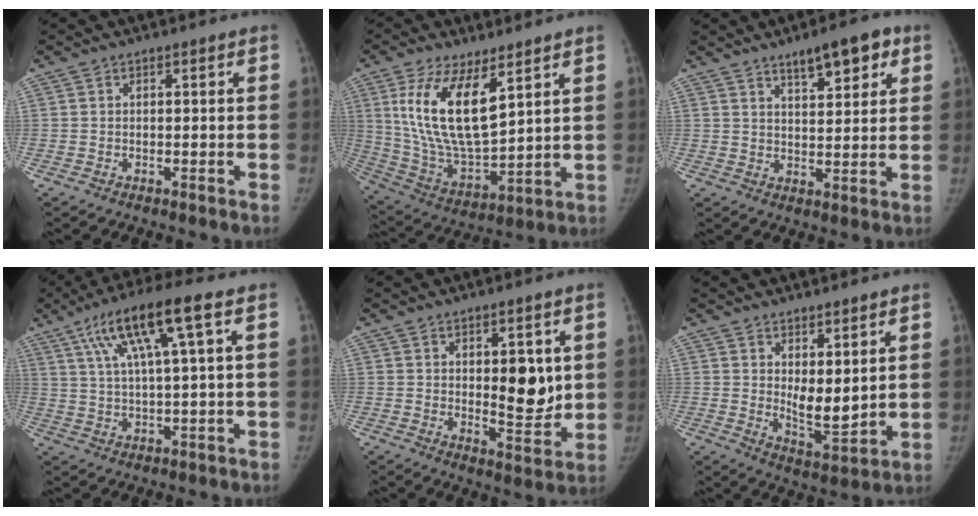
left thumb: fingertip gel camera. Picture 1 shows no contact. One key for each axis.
{"total": 17.4, "fx": 7.2, "fy": 7.3, "fz": 14.1, "tx": -0.256, "ty": -0.034, "tz": 0.151}
{"total": 8.5, "fx": 5.2, "fy": 2.8, "fz": 6.2, "tx": -0.072, "ty": -0.024, "tz": 0.079}
{"total": 13.4, "fx": 5.6, "fy": 1.6, "fz": 12.0, "tx": -0.231, "ty": 0.005, "tz": 0.099}
{"total": 10.3, "fx": 2.1, "fy": 4.9, "fz": 8.9, "tx": -0.089, "ty": -0.025, "tz": 0.038}
{"total": 7.6, "fx": 2.6, "fy": 3.1, "fz": 6.4, "tx": -0.088, "ty": -0.037, "tz": 0.056}